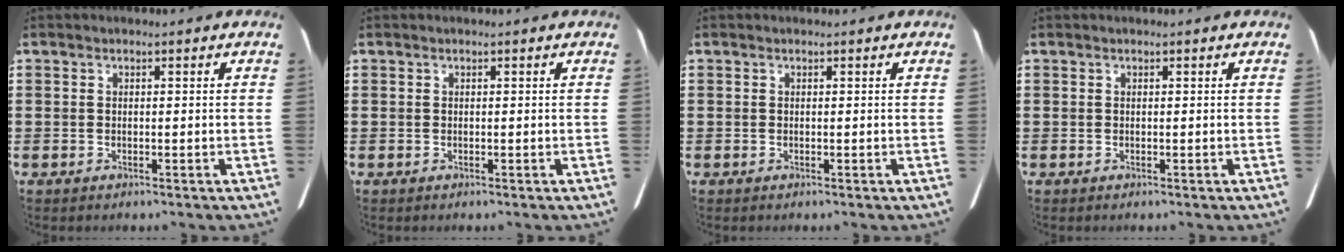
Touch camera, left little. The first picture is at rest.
{"total": 0.0}
{"total": 0.0}
{"total": 0.0}